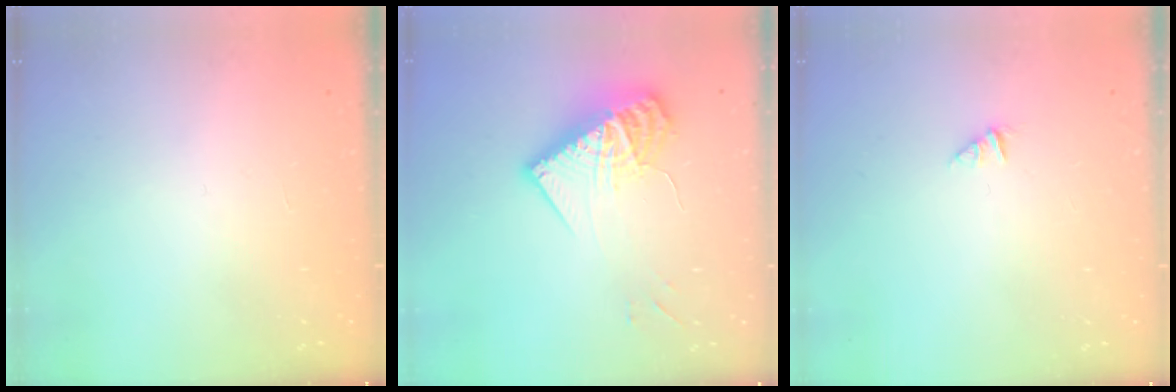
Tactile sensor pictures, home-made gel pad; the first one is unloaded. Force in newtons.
{"total": 16.1, "press": 16.1, "slide": 0.7}
{"total": 0.0}